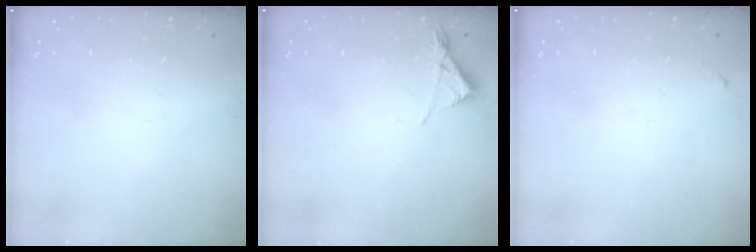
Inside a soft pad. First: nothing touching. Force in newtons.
{"total": 3.1, "press": 3.1, "slide": 0.5}
{"total": 3.6, "press": 3.6, "slide": 0.4}